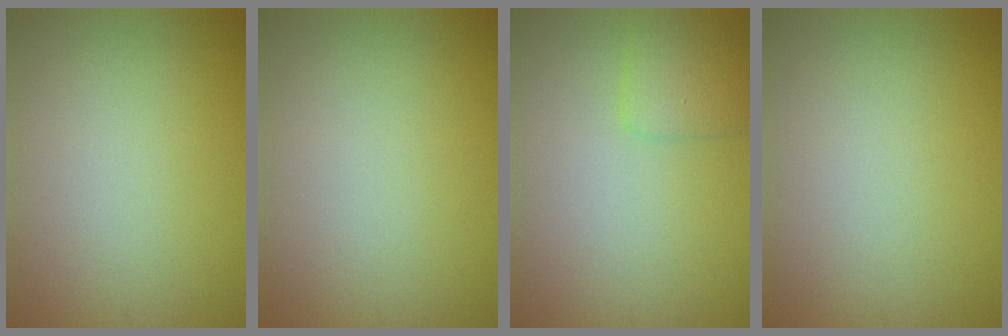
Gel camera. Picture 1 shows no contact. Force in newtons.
{"total": 0.0}
{"total": 2.0, "press": 1.9, "slide": 0.1}
{"total": 0.0}